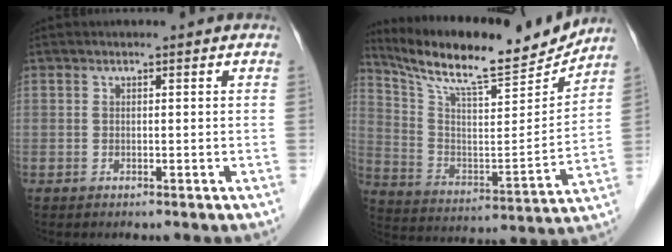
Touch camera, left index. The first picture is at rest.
{"total": 19.4, "force": [17.3, 2.1, 8.5], "torque": [-0.162, -0.018, 0.281]}